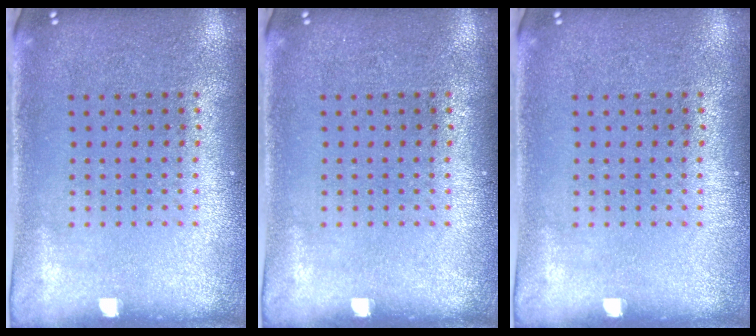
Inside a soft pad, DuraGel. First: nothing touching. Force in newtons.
{"total": 0.0}
{"total": 0.0}